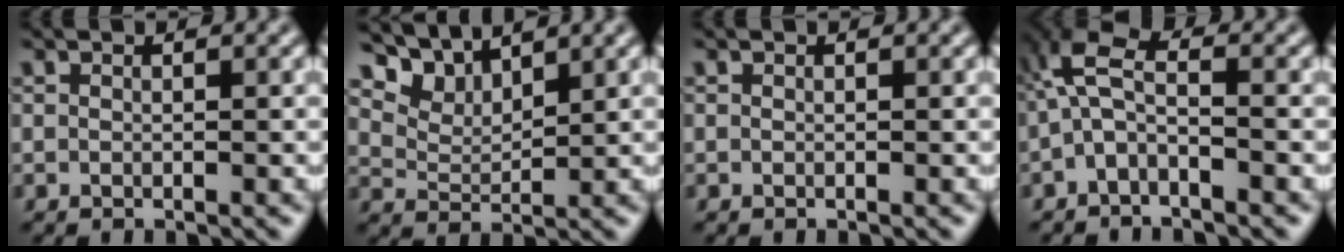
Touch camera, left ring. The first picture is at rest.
{"total": 4.7, "force": [4.2, 1.5, 1.4], "torque": [-0.044, 0.000, 0.079]}
{"total": 0.0}
{"total": 4.0, "force": [-1.0, 1.7, 3.4], "torque": [-0.080, 0.016, -0.033]}